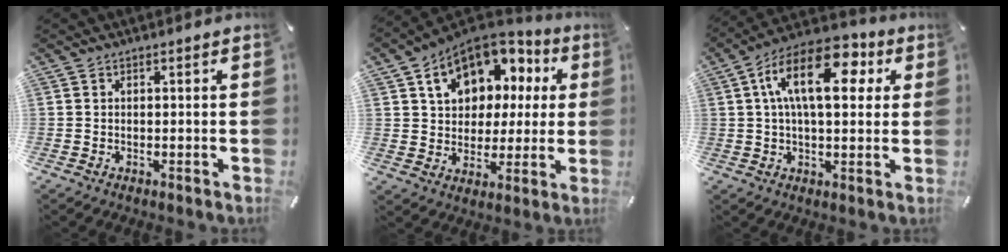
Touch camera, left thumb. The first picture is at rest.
{"total": 13.5, "force": [6.1, 10.1, 6.5], "torque": [-0.109, -0.032, 0.113]}
{"total": 16.5, "force": [4.9, 8.5, 13.3], "torque": [-0.234, -0.005, 0.078]}